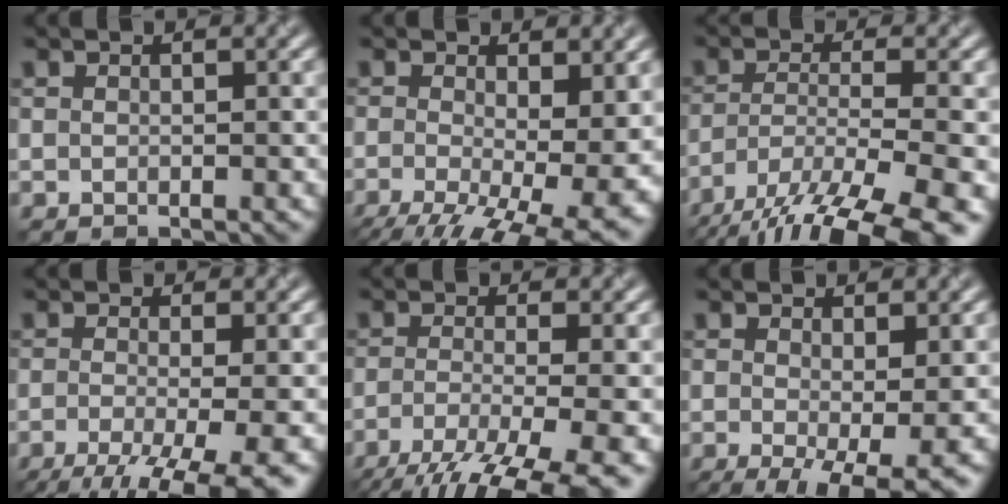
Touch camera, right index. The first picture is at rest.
{"total": 12.8, "force": [-4.0, 5.9, 10.7], "torque": [-0.180, -0.038, -0.042]}
{"total": 12.8, "force": [-9.6, 4.0, 7.4], "torque": [-0.157, -0.040, -0.134]}
{"total": 9.5, "force": [-5.0, 3.2, 7.5], "torque": [-0.118, -0.028, -0.061]}
{"total": 9.7, "force": [-6.3, 2.6, 7.0], "torque": [-0.133, -0.026, -0.091]}
{"total": 7.9, "force": [-2.6, 2.8, 6.9], "torque": [-0.120, -0.019, -0.025]}